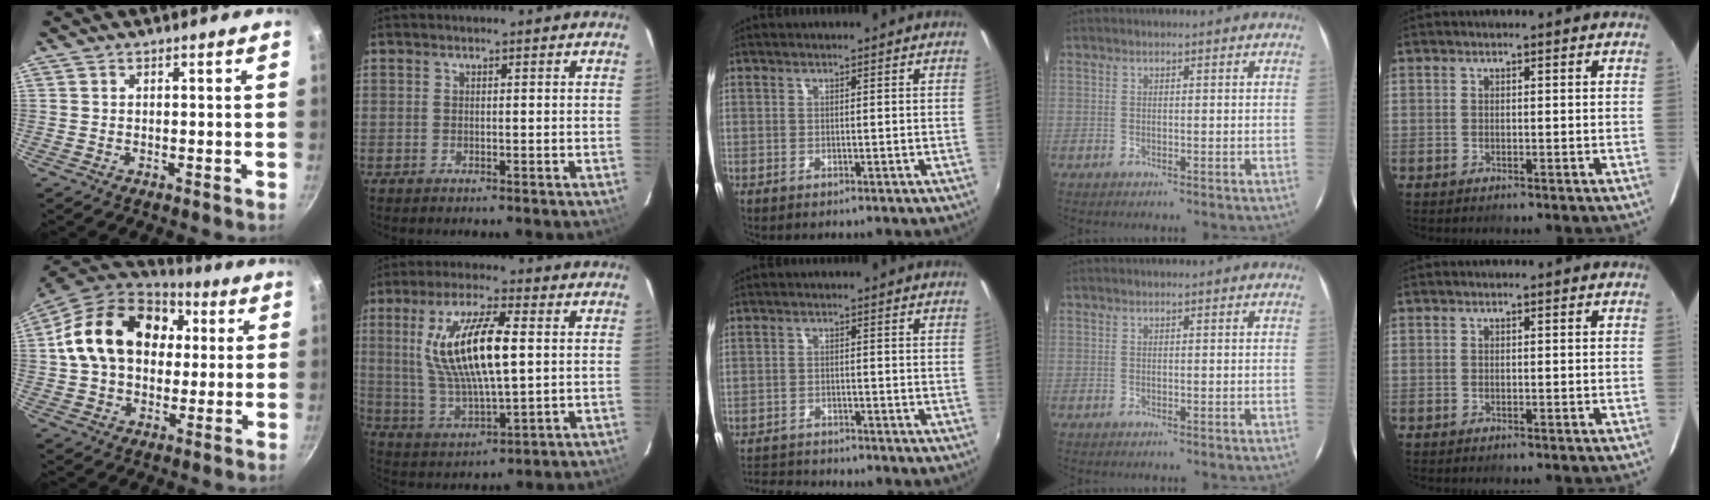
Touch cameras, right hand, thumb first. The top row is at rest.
{"thumb": {"total": 21.7, "force": [4.3, 15.9, 14.0], "torque": [-0.225, 0.028, 0.064]}, "index": {"total": 16.1, "force": [3.0, 4.5, 15.1], "torque": [-0.293, 0.002, 0.068]}, "middle": {"total": 6.7, "force": [-6.4, 1.4, 1.4], "torque": [-0.051, -0.005, -0.107]}}